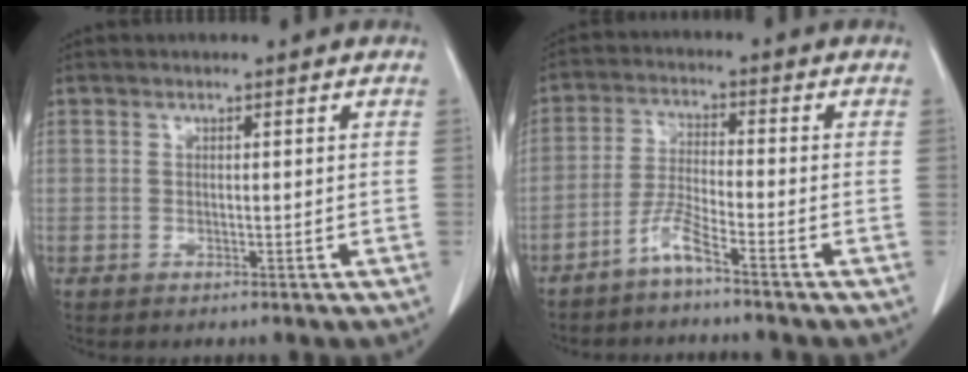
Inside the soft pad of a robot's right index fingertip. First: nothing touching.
{"total": 4.5, "force": [-3.5, -0.6, 2.7], "torque": [-0.063, -0.007, -0.078]}